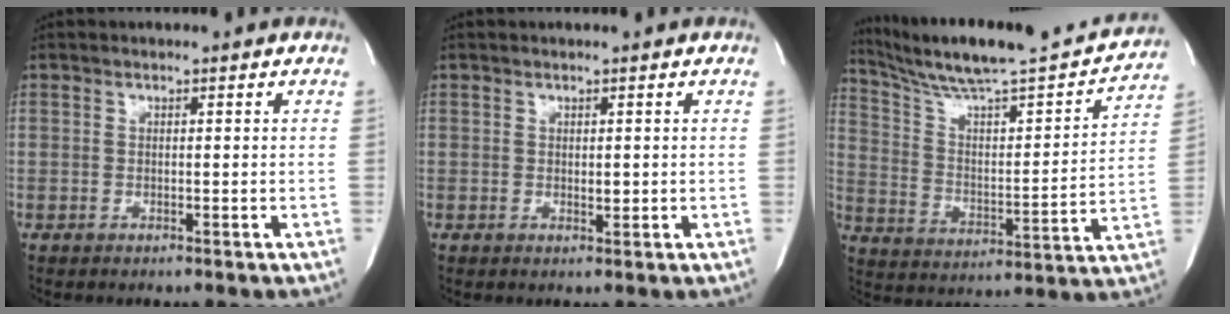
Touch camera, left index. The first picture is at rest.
{"total": 1.0, "force": [0.2, 0.5, 0.9], "torque": [-0.012, -0.002, 0.005]}
{"total": 23.2, "force": [20.8, 2.0, 10.0], "torque": [-0.163, -0.017, 0.309]}